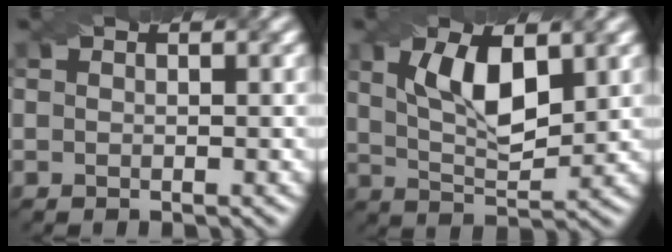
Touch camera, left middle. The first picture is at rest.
{"total": 6.4, "force": [2.1, 2.7, 5.4], "torque": [-0.106, 0.001, 0.039]}